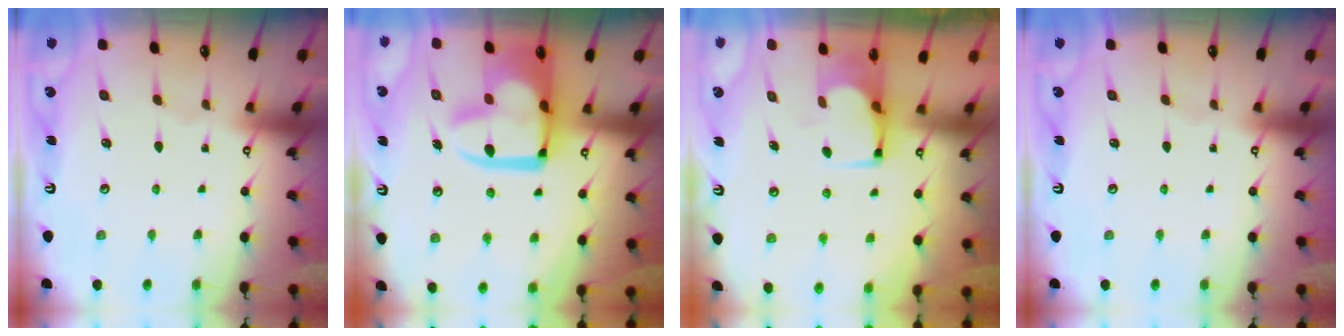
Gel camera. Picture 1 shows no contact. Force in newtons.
{"total": 14.9, "press": 14.8, "slide": 1.6}
{"total": 2.1, "press": 2.1, "slide": 0.1}
{"total": 0.0}